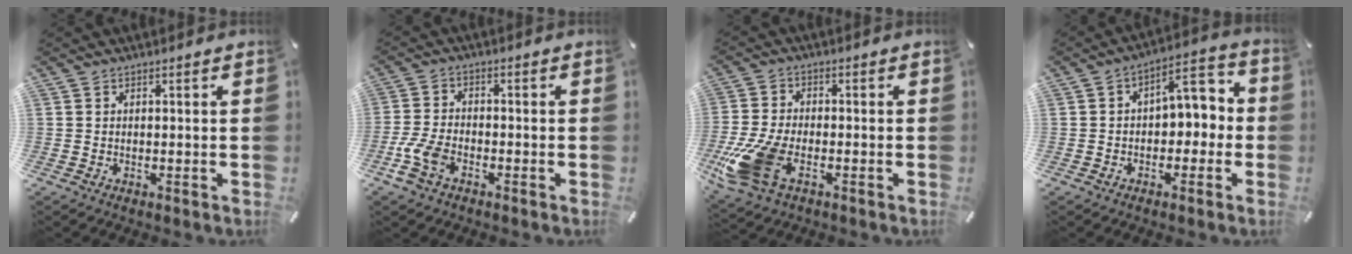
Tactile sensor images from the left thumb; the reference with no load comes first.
{"total": 6.7, "force": [-3.2, 3.8, 4.5], "torque": [-0.102, 0.008, -0.062]}
{"total": 13.7, "force": [-5.4, 7.8, 9.9], "torque": [-0.210, 0.008, -0.092]}
{"total": 5.9, "force": [0.3, 4.4, 4.0], "torque": [-0.040, -0.012, -0.007]}